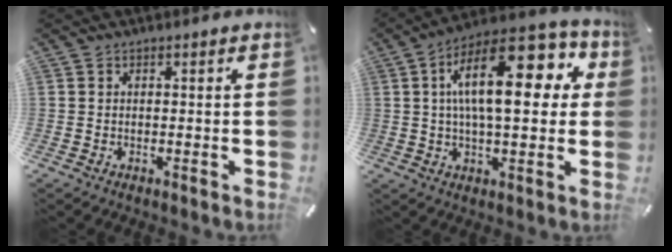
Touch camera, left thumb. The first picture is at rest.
{"total": 21.7, "force": [5.8, 9.9, 18.4], "torque": [-0.302, -0.015, 0.085]}